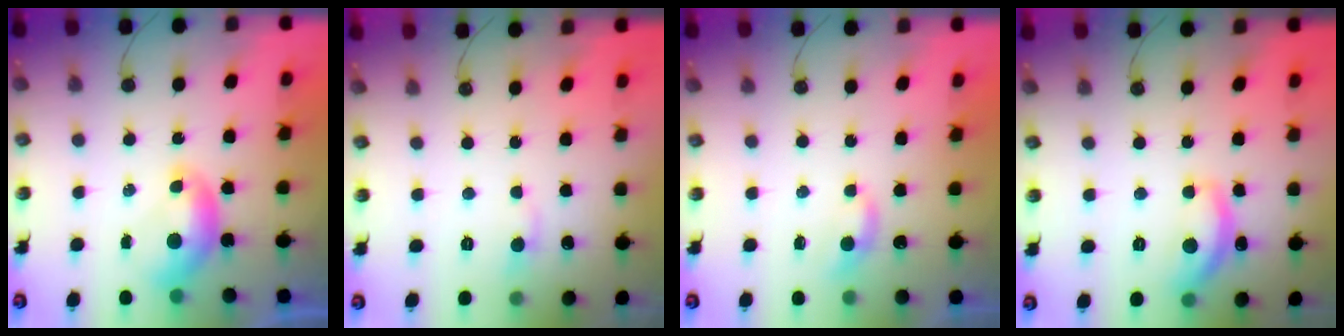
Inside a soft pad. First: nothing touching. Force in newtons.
{"total": 0.7, "press": 0.3, "slide": 0.7}
{"total": 1.7, "press": 1.6, "slide": 0.4}
{"total": 9.3, "press": 9.3, "slide": 0.7}